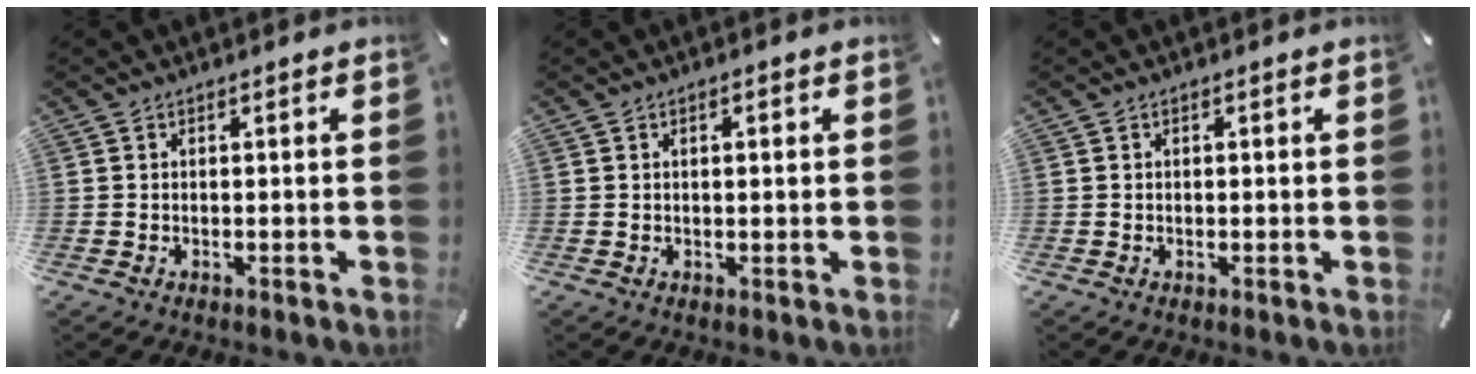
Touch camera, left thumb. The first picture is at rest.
{"total": 1.2, "force": [0.3, 0.6, 1.0], "torque": [-0.021, 0.004, 0.004]}
{"total": 0.5, "force": [0.1, 0.4, 0.3], "torque": [-0.007, 0.001, 0.001]}